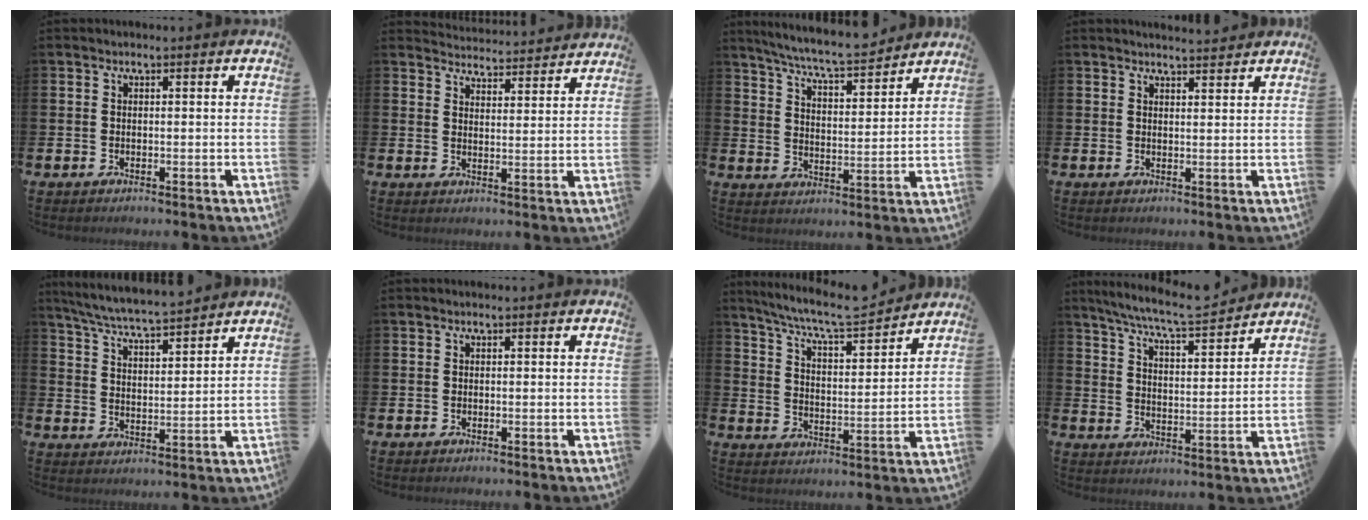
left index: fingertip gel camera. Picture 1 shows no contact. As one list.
[{"total": 4.4, "force": [4.4, 0.3, -0.2], "torque": [-0.010, -0.035, 0.079]}, {"total": 7.4, "force": [7.1, 0.0, 2.2], "torque": [-0.071, -0.044, 0.125]}, {"total": 2.7, "force": [2.7, 0.0, 0.0], "torque": [0.004, -0.018, 0.047]}, {"total": 6.5, "force": [6.3, 0.0, 1.7], "torque": [-0.058, -0.039, 0.111]}, {"total": 0.0}, {"total": 8.3, "force": [7.7, 0.8, 2.9], "torque": [-0.088, -0.047, 0.134]}, {"total": 7.9, "force": [7.4, 0.3, 2.8], "torque": [-0.083, -0.043, 0.131]}]